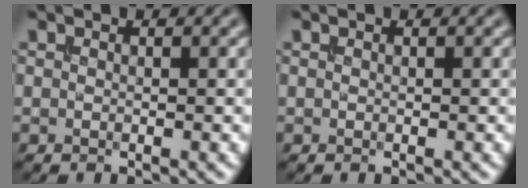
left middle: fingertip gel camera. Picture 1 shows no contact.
{"total": 0.0}